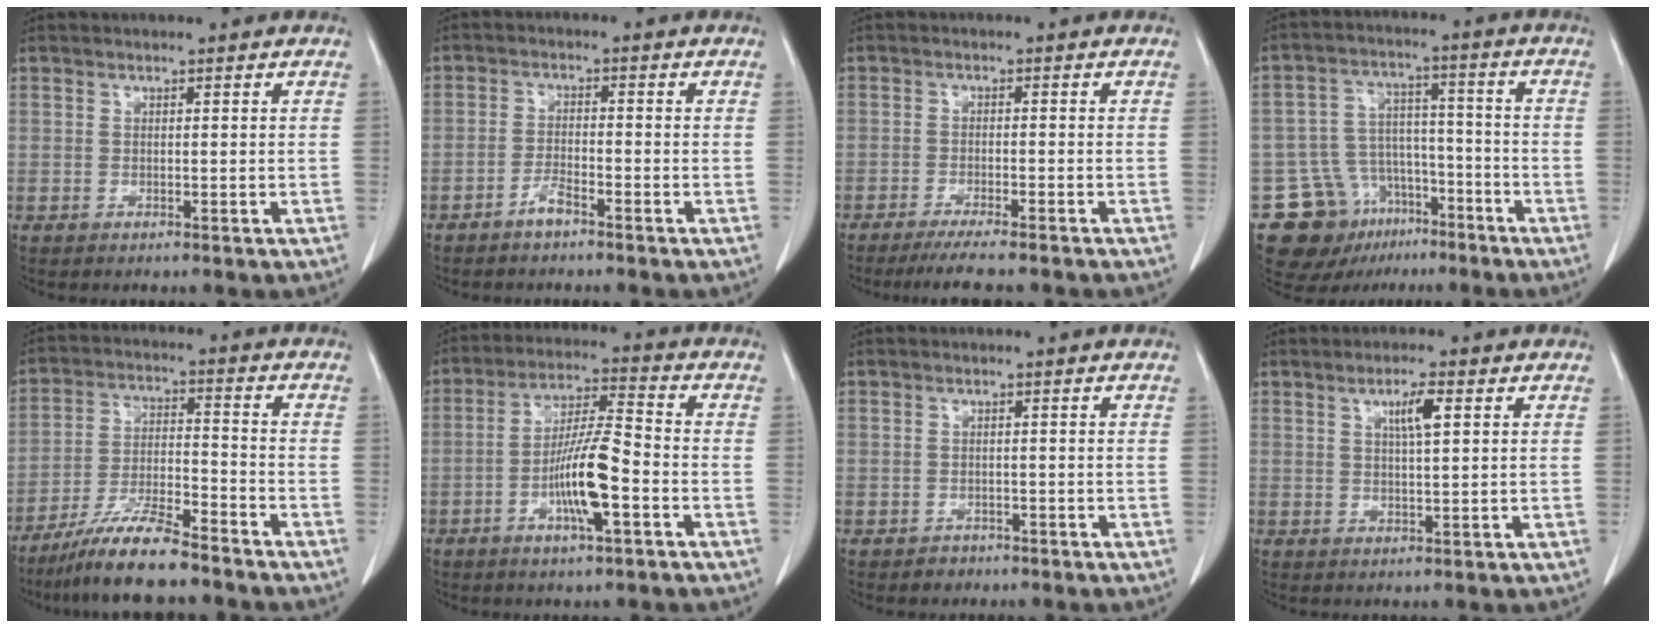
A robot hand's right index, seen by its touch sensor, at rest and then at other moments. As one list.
[{"total": 2.6, "force": [-2.1, 0.4, 1.5], "torque": [-0.030, 0.002, -0.042]}, {"total": 7.2, "force": [-6.2, 0.2, 3.7], "torque": [-0.047, -0.016, -0.096]}, {"total": 12.7, "force": [-7.9, 8.9, 4.3], "torque": [-0.073, 0.046, -0.119]}, {"total": 10.6, "force": [-8.8, 0.9, 5.8], "torque": [-0.109, -0.016, -0.161]}, {"total": 10.4, "force": [-3.4, 1.3, 9.7], "torque": [-0.185, 0.002, -0.064]}, {"total": 1.6, "force": [-1.0, 1.2, -0.2], "torque": [-0.002, 0.005, -0.017]}, {"total": 3.8, "force": [1.5, 0.4, 3.5], "torque": [-0.059, 0.000, 0.025]}]